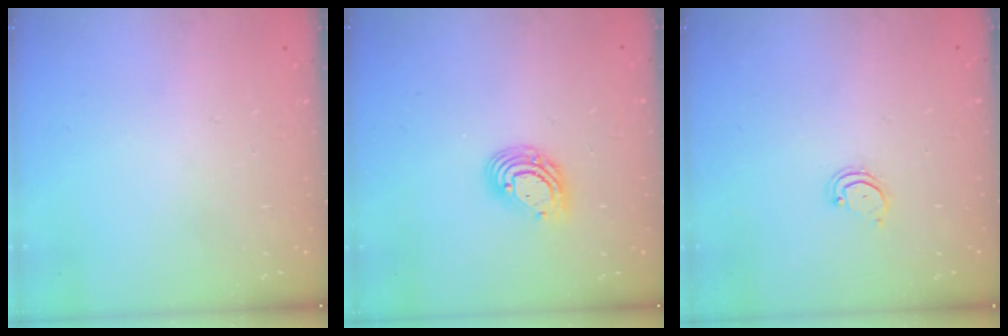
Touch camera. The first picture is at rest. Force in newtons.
{"total": 9.2, "press": 9.0, "slide": 1.5}
{"total": 2.5, "press": 2.5, "slide": 0.2}